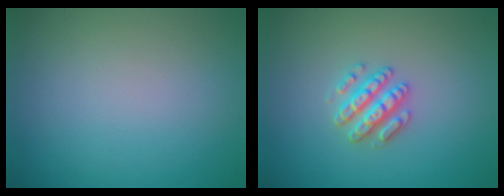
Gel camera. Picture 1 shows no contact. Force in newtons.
{"total": 2.9, "press": 2.8, "slide": 0.5}